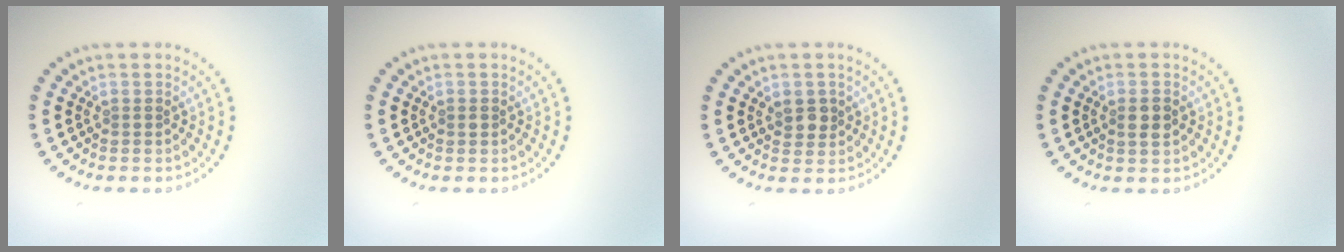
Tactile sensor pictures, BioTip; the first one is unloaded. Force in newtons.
{"total": 0.7, "press": 0.7, "slide": 0.0}
{"total": 1.8, "press": 1.8, "slide": 0.5}
{"total": 1.9, "press": 1.9, "slide": 0.3}